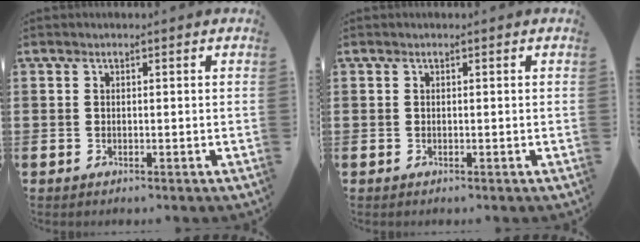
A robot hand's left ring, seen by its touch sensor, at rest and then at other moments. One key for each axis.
{"total": 0.0}